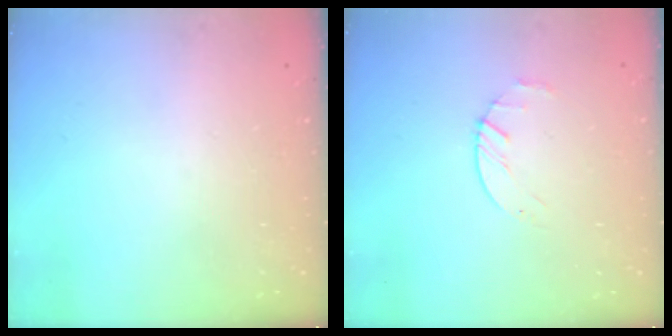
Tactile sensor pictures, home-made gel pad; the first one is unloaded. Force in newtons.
{"total": 2.2, "press": 2.2, "slide": 0.3}